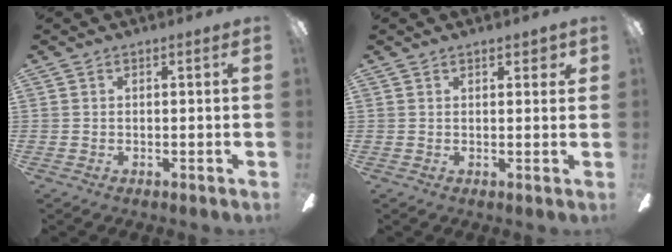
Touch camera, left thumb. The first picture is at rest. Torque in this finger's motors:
{"motor_torque": [-0.10, 0.09, -0.44, 0.35, 0.02]}